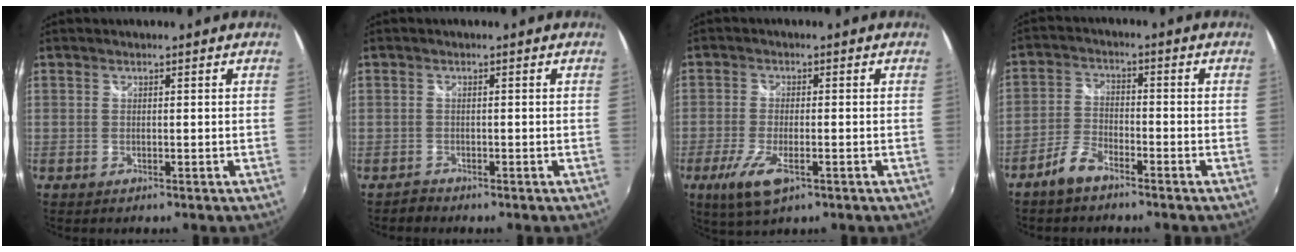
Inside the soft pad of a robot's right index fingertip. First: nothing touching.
{"total": 1.3, "force": [-1.1, 0.7, -0.4], "torque": [0.003, 0.005, -0.020]}
{"total": 7.9, "force": [-3.9, 2.6, 6.4], "torque": [-0.143, -0.023, -0.069]}
{"total": 5.0, "force": [-3.9, 1.7, 2.6], "torque": [-0.067, 0.009, -0.078]}